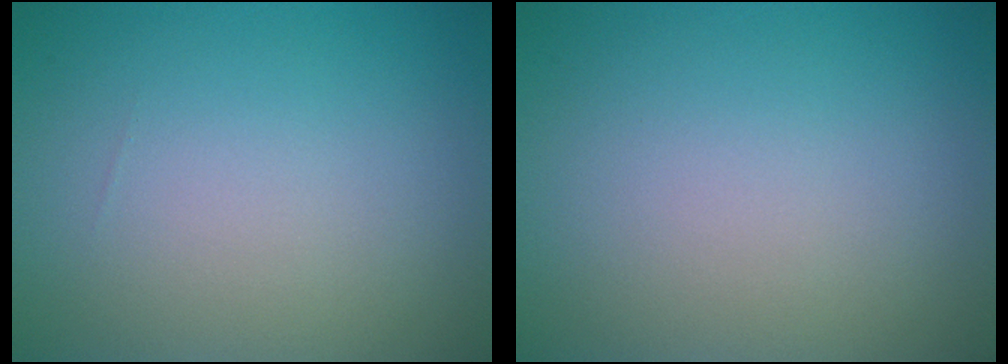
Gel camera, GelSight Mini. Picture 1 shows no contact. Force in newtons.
{"total": 0.0}